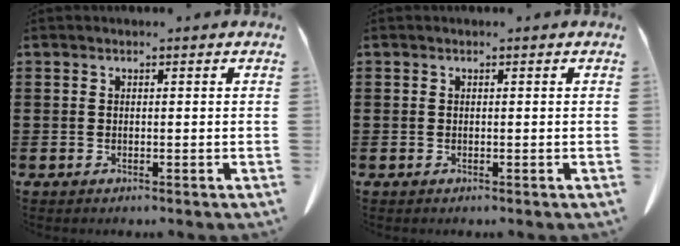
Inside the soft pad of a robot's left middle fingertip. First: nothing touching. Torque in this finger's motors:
{"motor_torque": [-0.25, 0.74, -0.03, -0.01]}